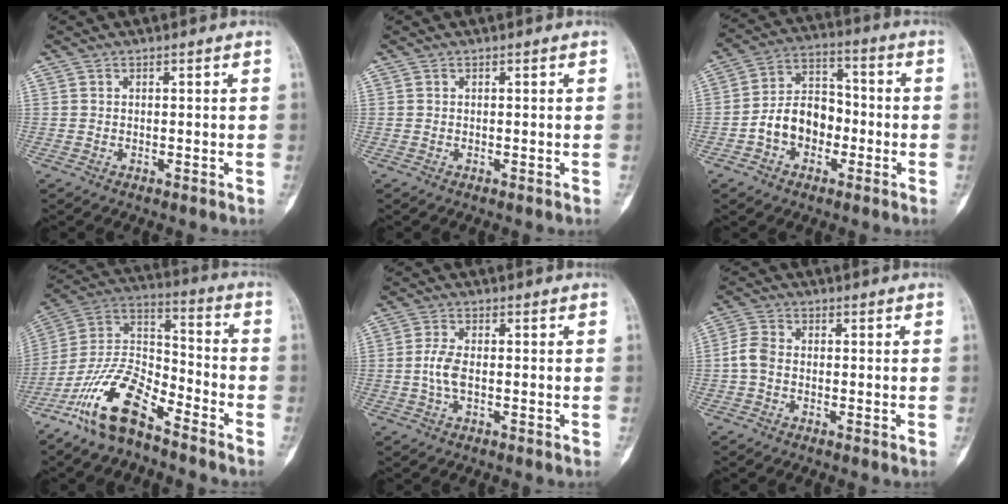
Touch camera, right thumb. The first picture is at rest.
{"total": 0.0}
{"total": 10.7, "force": [-2.9, 7.9, 6.6], "torque": [-0.090, 0.046, -0.061]}
{"total": 15.9, "force": [-10.6, 6.0, 10.2], "torque": [-0.186, 0.077, -0.207]}
{"total": 4.0, "force": [-0.6, 1.8, 3.5], "torque": [-0.086, 0.008, -0.013]}
{"total": 3.8, "force": [-0.8, 2.7, 2.6], "torque": [-0.057, 0.009, -0.024]}